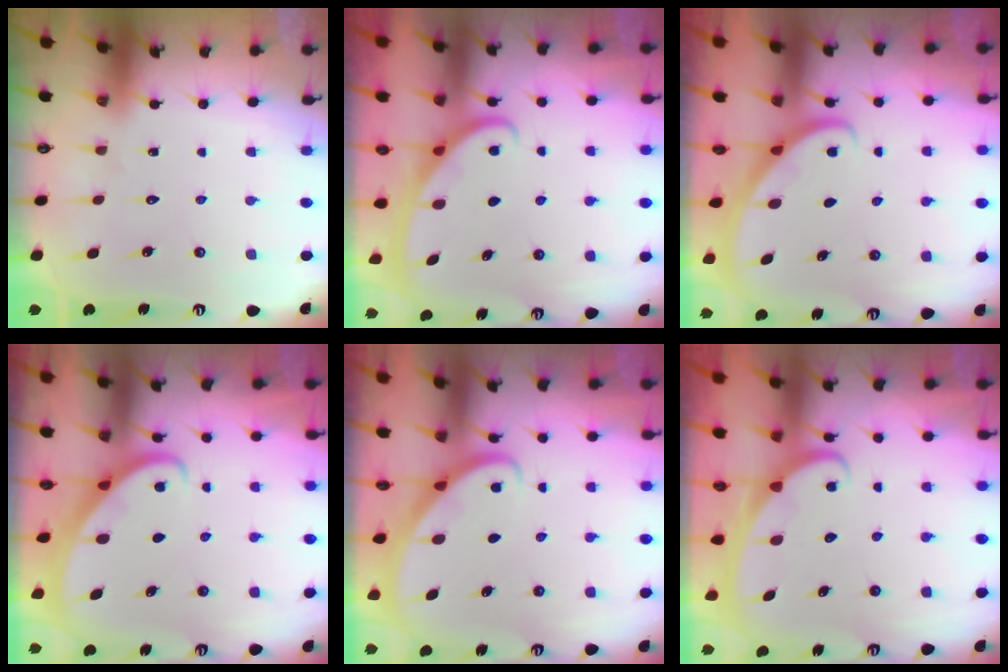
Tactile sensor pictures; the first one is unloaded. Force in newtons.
{"total": 2.8, "press": 2.8, "slide": 0.4}
{"total": 2.6, "press": 2.6, "slide": 0.1}
{"total": 2.3, "press": 2.3, "slide": 0.3}
{"total": 2.9, "press": 2.9, "slide": 0.2}
{"total": 2.5, "press": 2.5, "slide": 0.3}